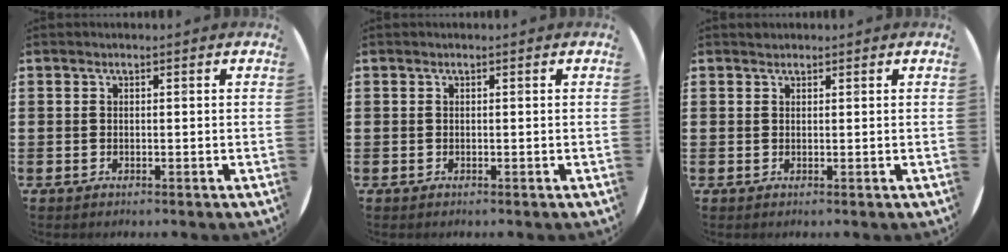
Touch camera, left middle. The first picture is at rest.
{"total": 0.0}
{"total": 0.6, "force": [0.5, 0.2, -0.1], "torque": [0.001, 0.003, 0.010]}